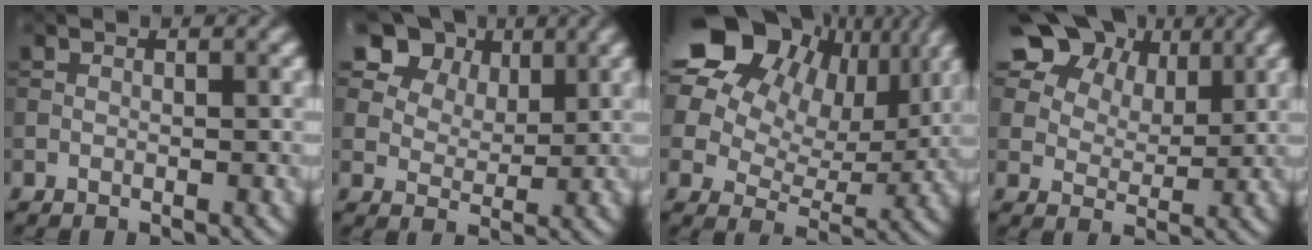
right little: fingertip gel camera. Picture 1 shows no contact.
{"total": 9.1, "force": [5.9, 5.7, 3.9], "torque": [-0.099, 0.003, 0.109]}
{"total": 22.1, "force": [11.7, 14.8, 11.5], "torque": [-0.259, 0.074, 0.183]}
{"total": 14.8, "force": [9.5, 8.9, 7.1], "torque": [-0.164, 0.025, 0.181]}